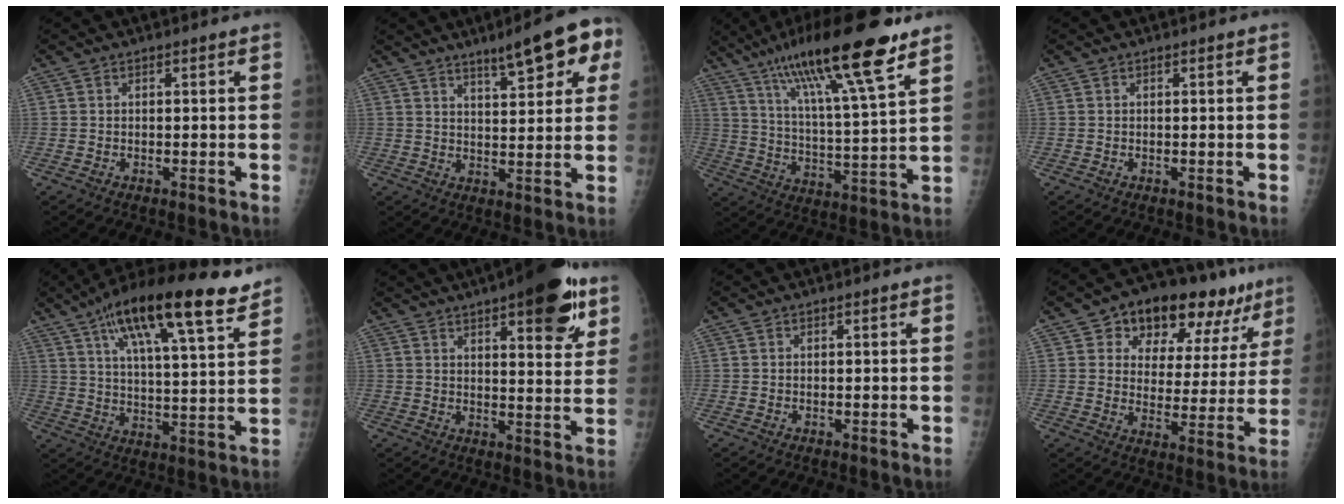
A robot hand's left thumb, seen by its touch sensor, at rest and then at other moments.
{"total": 11.8, "force": [6.4, 3.0, 9.4], "torque": [-0.102, -0.014, 0.087]}
{"total": 21.0, "force": [13.5, 2.9, 15.8], "torque": [-0.265, -0.041, 0.229]}
{"total": 0.0}
{"total": 22.0, "force": [13.3, 5.9, 16.5], "torque": [-0.259, -0.026, 0.212]}
{"total": 16.0, "force": [8.8, 5.0, 12.4], "torque": [-0.138, -0.032, 0.118]}
{"total": 0.0}
{"total": 18.8, "force": [11.1, 10.4, 11.1], "torque": [-0.099, -0.017, 0.160]}